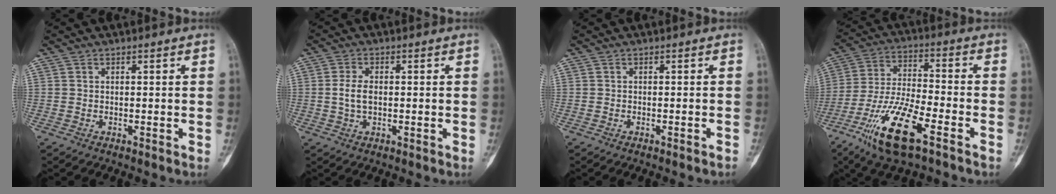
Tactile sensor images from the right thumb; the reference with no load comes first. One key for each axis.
{"total": 3.8, "fx": -0.1, "fy": 2.2, "fz": 3.1, "tx": -0.065, "ty": 0.004, "tz": -0.002}
{"total": 1.1, "fx": -0.9, "fy": 0.0, "fz": 0.6, "tx": -0.017, "ty": 0.004, "tz": -0.008}
{"total": 15.3, "fx": -8.3, "fy": 4.3, "fz": 12.1, "tx": -0.249, "ty": 0.031, "tz": -0.154}